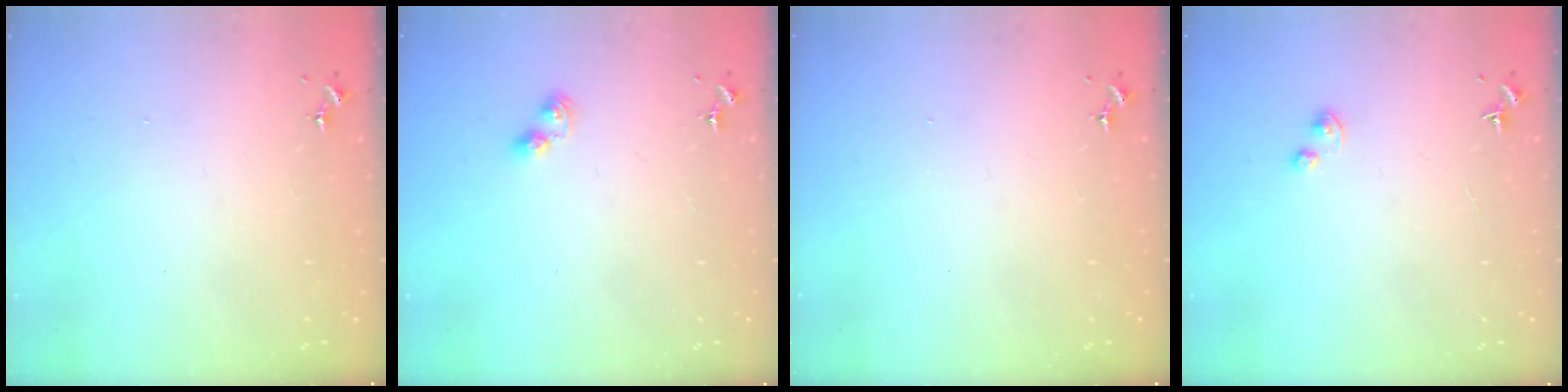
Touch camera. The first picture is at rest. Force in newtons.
{"total": 4.3, "press": 4.3, "slide": 0.5}
{"total": 0.0}
{"total": 1.5, "press": 1.5, "slide": 0.4}